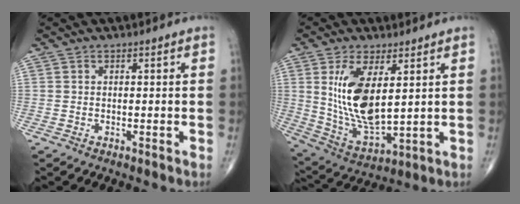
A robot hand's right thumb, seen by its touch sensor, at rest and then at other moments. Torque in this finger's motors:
{"motor_torque": [-0.23, 2.48, 1.59, 0.77, 0.50]}